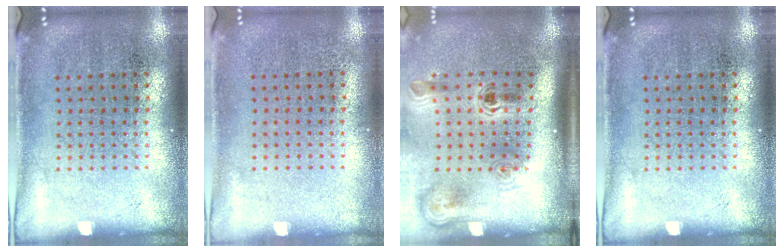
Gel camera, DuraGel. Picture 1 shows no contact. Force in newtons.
{"total": 0.0}
{"total": 2.3, "press": 1.4, "slide": 1.8}
{"total": 0.0}